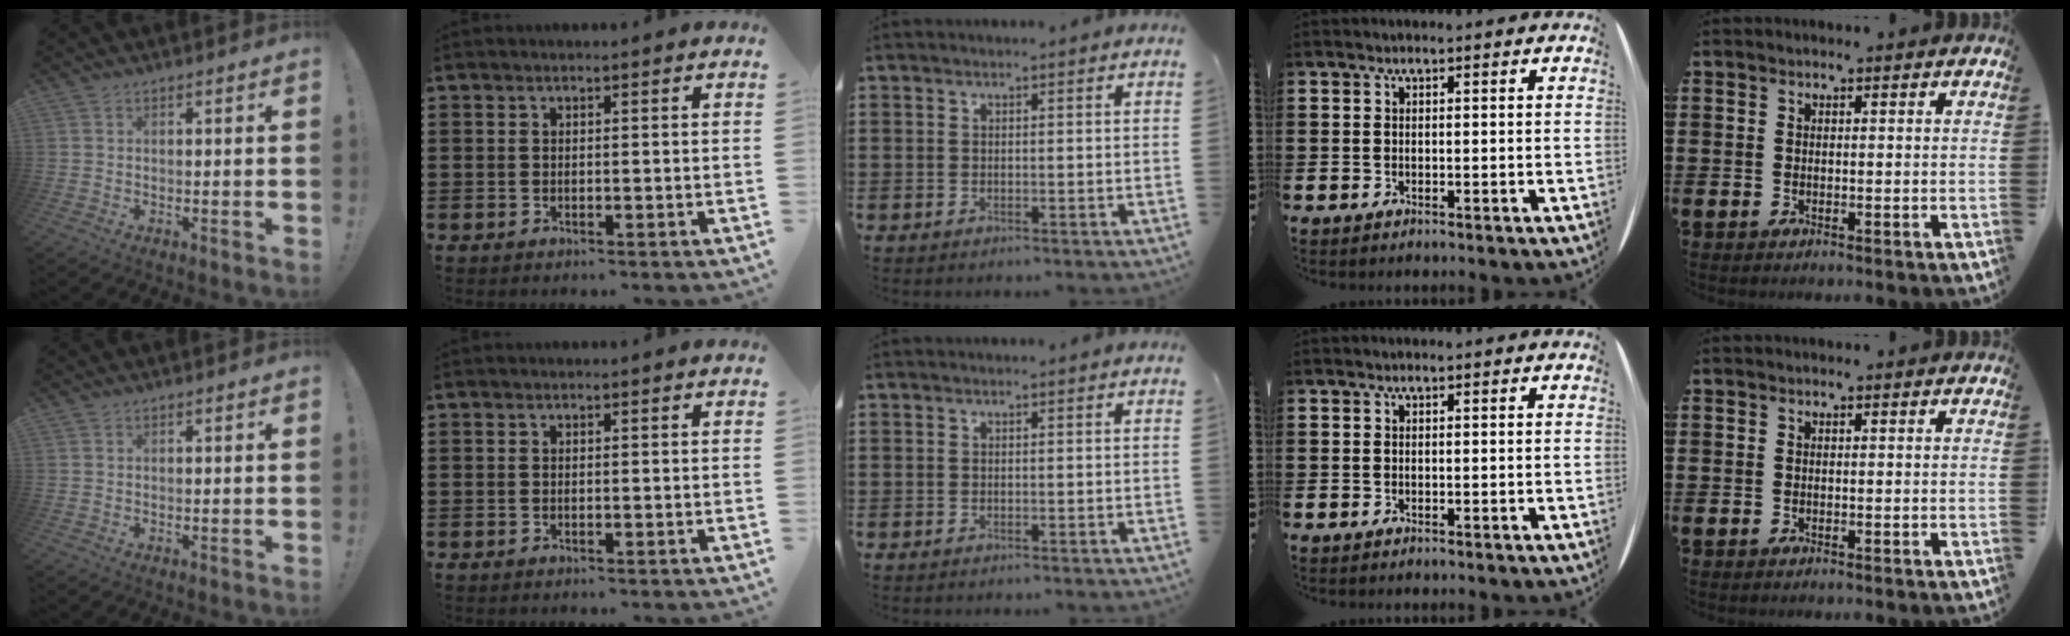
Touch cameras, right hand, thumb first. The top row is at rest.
{}